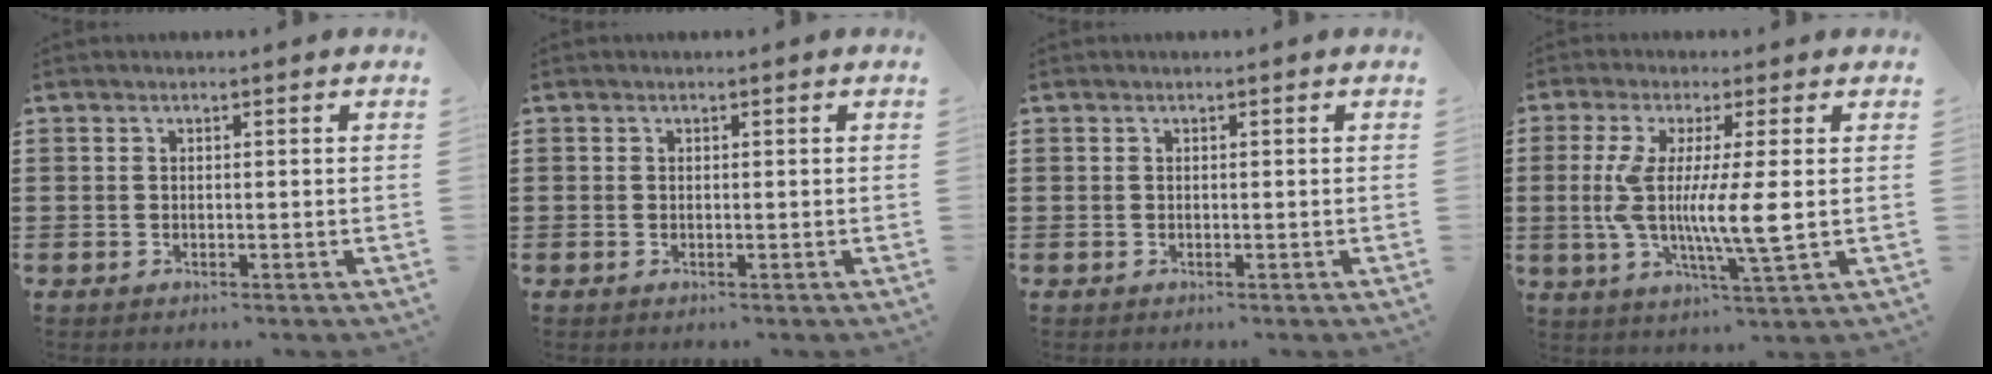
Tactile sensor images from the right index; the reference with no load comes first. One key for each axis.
{"total": 0.0}
{"total": 0.0}
{"total": 8.8, "fx": 0.0, "fy": 0.4, "fz": 8.8, "tx": -0.183, "ty": -0.016, "tz": -0.007}